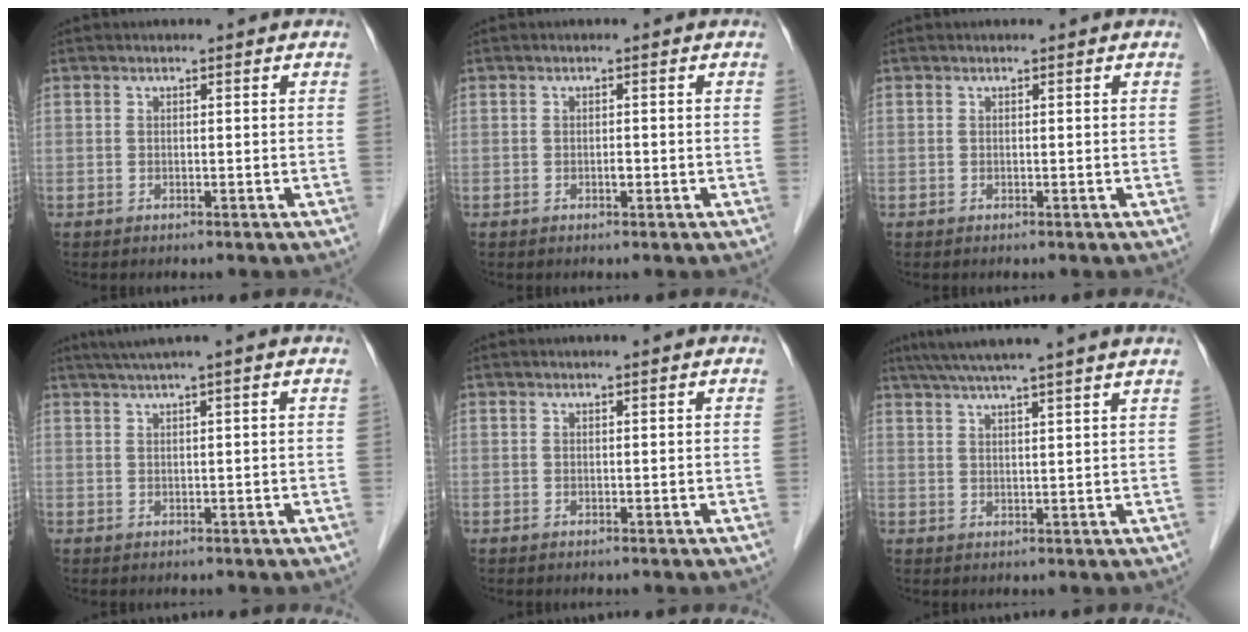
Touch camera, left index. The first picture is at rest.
{"total": 0.7, "force": [-0.5, 0.2, 0.4], "torque": [-0.009, -0.002, -0.008]}
{"total": 0.0}
{"total": 3.8, "force": [2.9, -1.3, 2.1], "torque": [-0.032, 0.015, 0.054]}
{"total": 1.2, "force": [1.1, -0.1, 0.6], "torque": [-0.009, 0.008, 0.018]}
{"total": 13.2, "force": [11.1, -1.2, 7.1], "torque": [-0.116, 0.025, 0.146]}